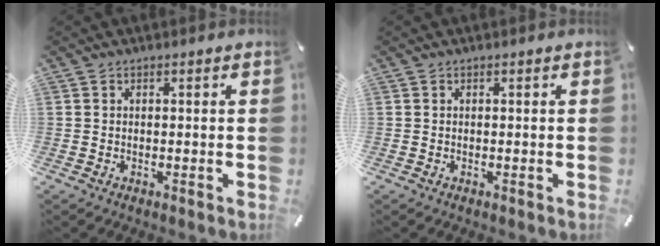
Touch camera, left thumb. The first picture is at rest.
{"total": 0.0}